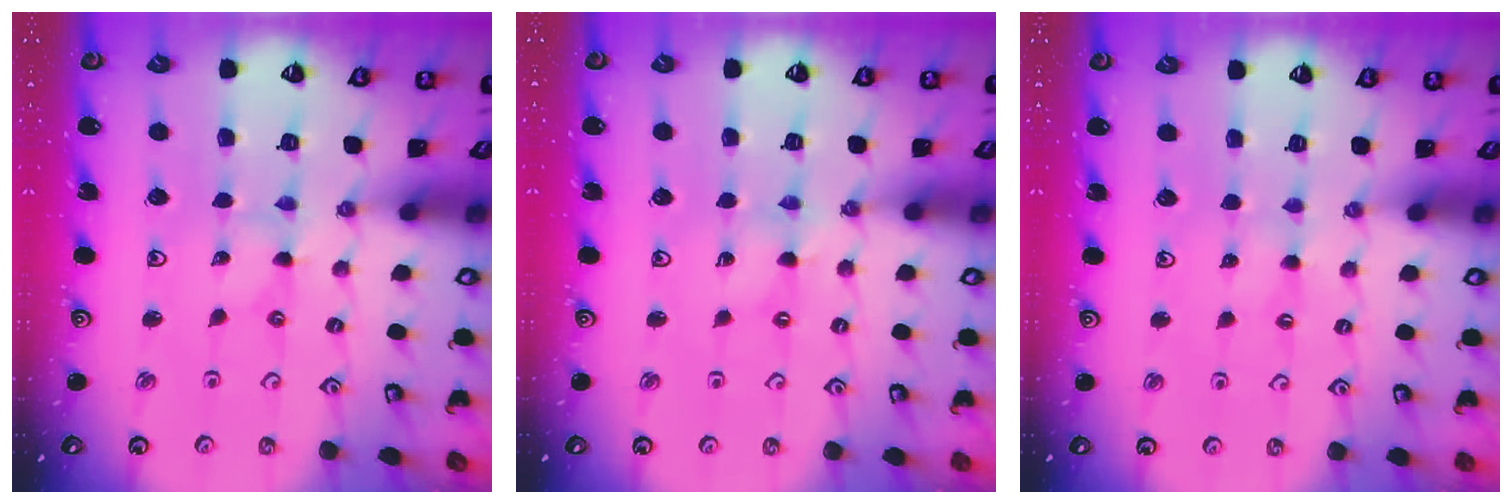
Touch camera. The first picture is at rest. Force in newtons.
{"total": 0.7, "press": 0.7, "slide": 0.1}
{"total": 1.1, "press": 1.0, "slide": 0.3}